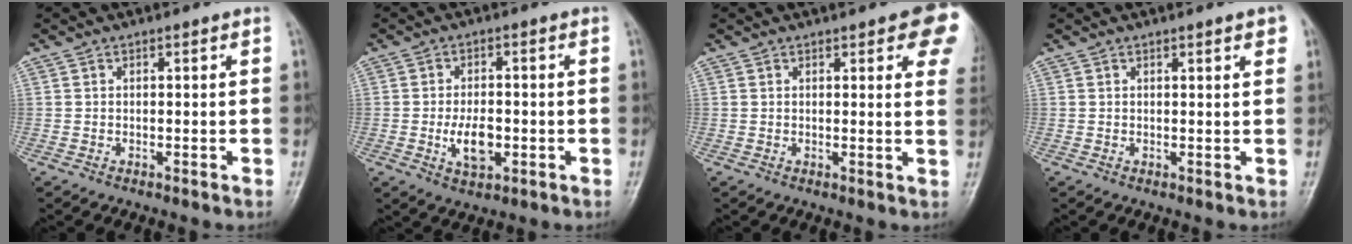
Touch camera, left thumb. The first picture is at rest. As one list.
[{"total": 6.4, "force": [-1.4, 3.6, 5.1], "torque": [-0.082, 0.003, -0.021]}, {"total": 9.9, "force": [4.6, 3.1, 8.2], "torque": [-0.064, -0.010, 0.045]}, {"total": 2.9, "force": [1.5, 0.5, 2.4], "torque": [-0.025, -0.003, 0.016]}]